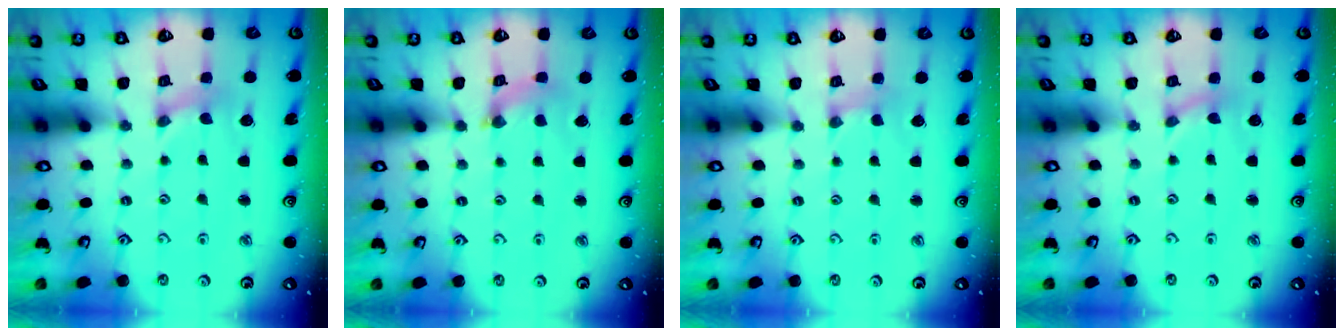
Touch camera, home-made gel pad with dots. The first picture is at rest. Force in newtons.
{"total": 1.5, "press": 1.5, "slide": 0.3}
{"total": 0.7, "press": 0.7, "slide": 0.1}
{"total": 0.0}